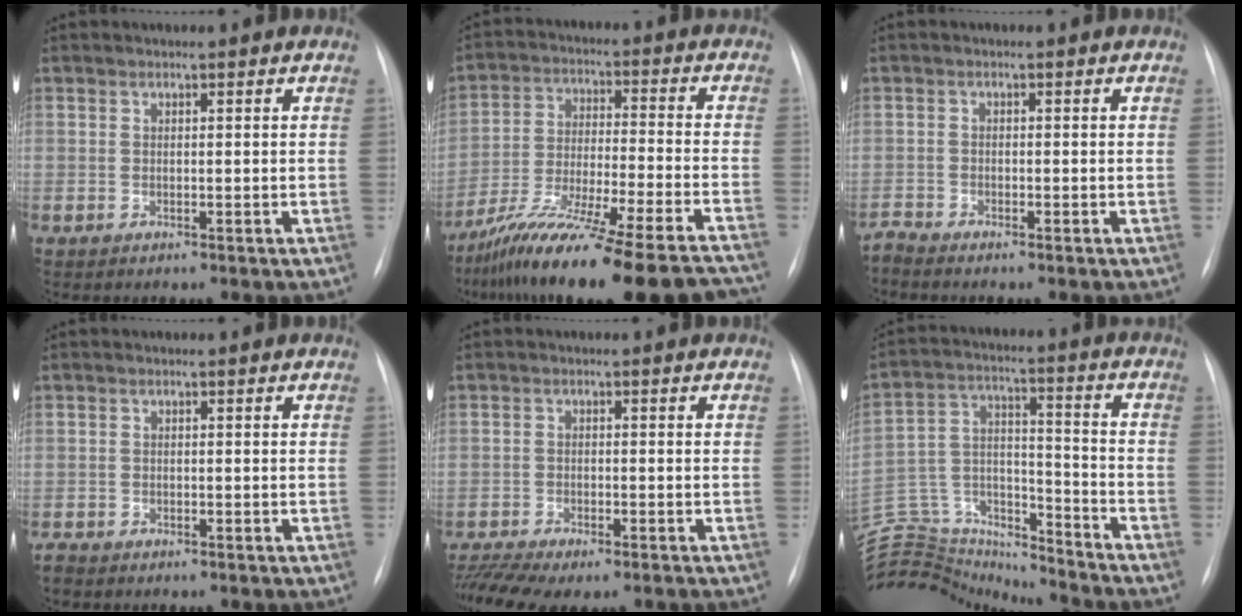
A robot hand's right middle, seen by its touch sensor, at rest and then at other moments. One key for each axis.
{"total": 25.2, "fx": -21.5, "fy": 0.2, "fz": 13.1, "tx": -0.173, "ty": -0.045, "tz": -0.333}
{"total": 1.5, "fx": -1.4, "fy": -0.3, "fz": -0.1, "tx": 0.002, "ty": -0.008, "tz": -0.029}
{"total": 1.2, "fx": -1.1, "fy": 0.5, "fz": 0.3, "tx": -0.007, "ty": -0.001, "tz": -0.019}
{"total": 8.7, "fx": -7.0, "fy": 2.1, "fz": 4.7, "tx": -0.088, "ty": -0.001, "tz": -0.109}
{"total": 21.2, "fx": -20.2, "fy": 4.7, "fz": 4.5, "tx": -0.120, "ty": 0.042, "tz": -0.325}